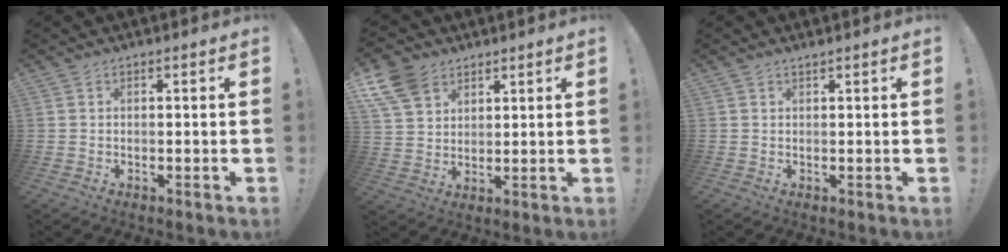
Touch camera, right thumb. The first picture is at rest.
{"total": 10.1, "force": [6.1, 6.9, 4.2], "torque": [-0.081, -0.032, 0.121]}
{"total": 0.8, "force": [0.8, -0.3, 0.1], "torque": [0.003, -0.002, 0.013]}